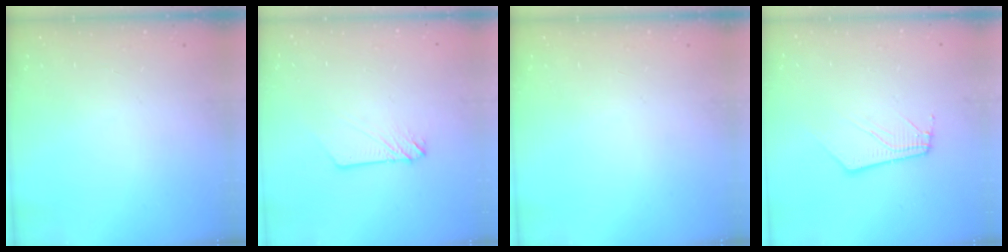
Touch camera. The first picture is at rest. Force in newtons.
{"total": 3.0, "press": 3.0, "slide": 0.2}
{"total": 0.0}
{"total": 5.5, "press": 5.5, "slide": 0.4}